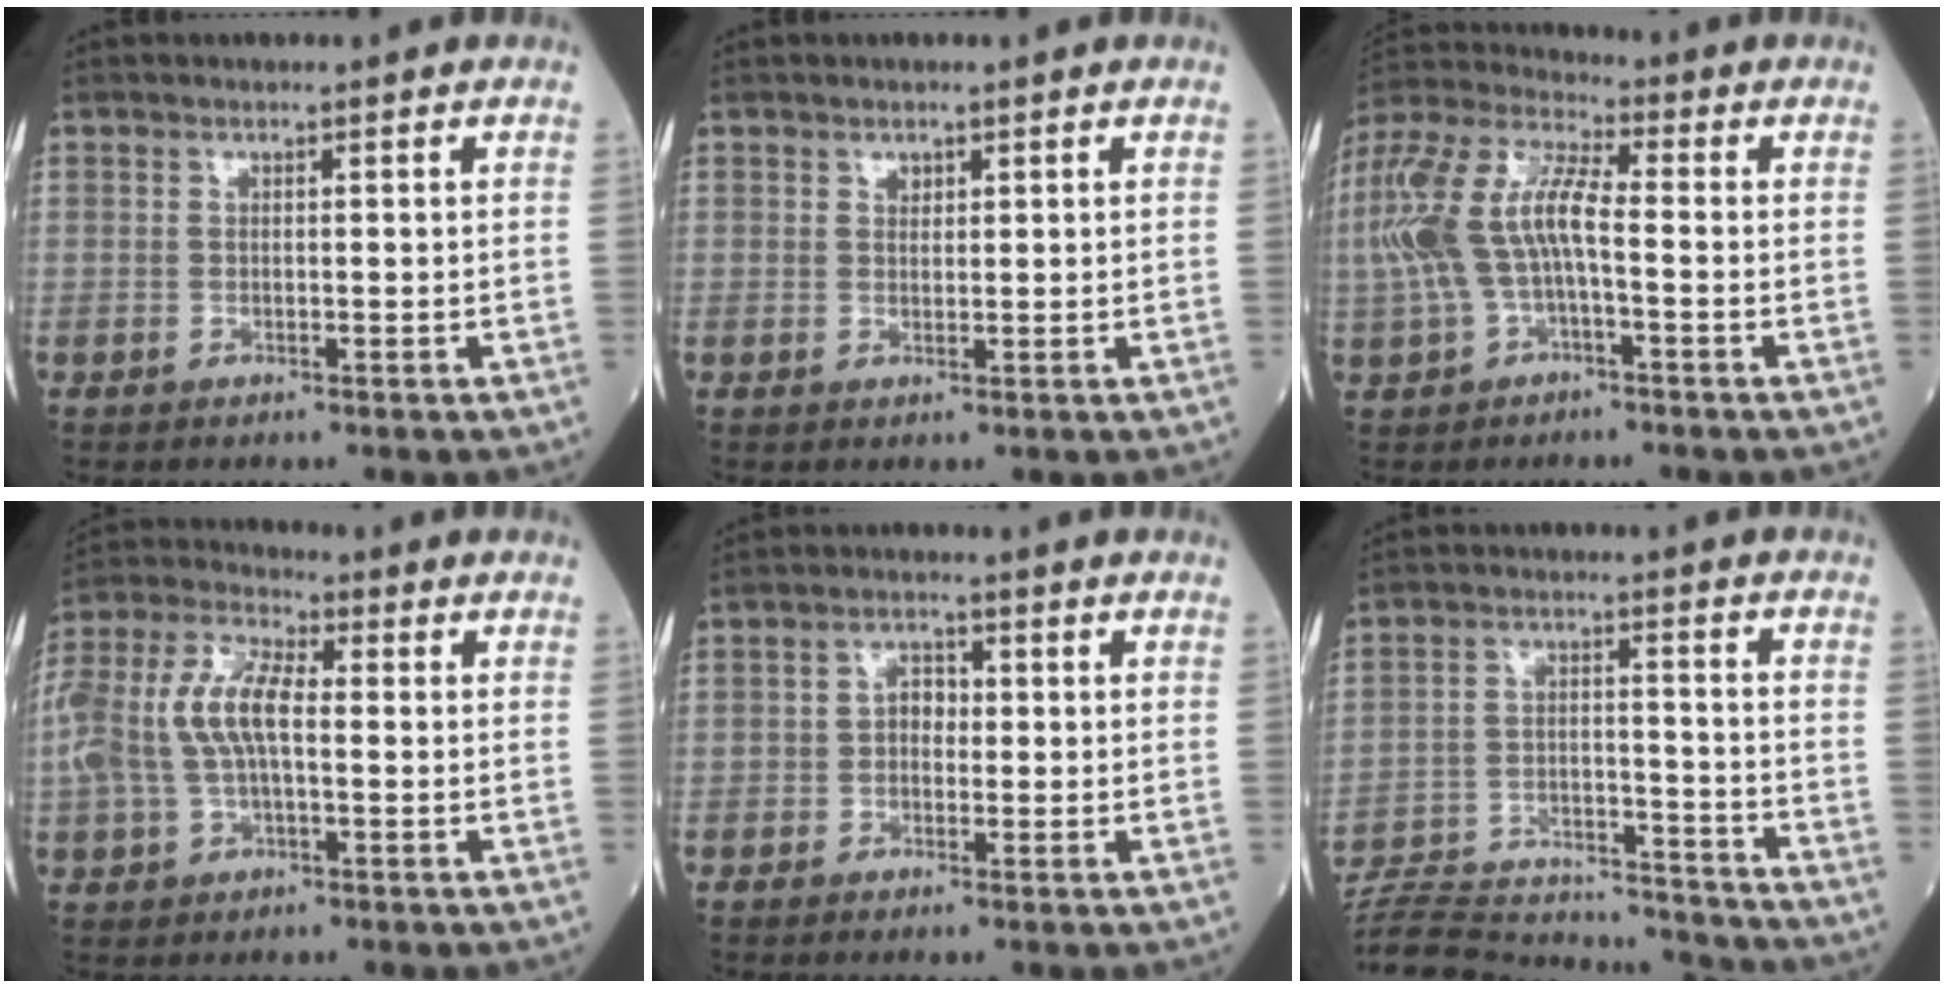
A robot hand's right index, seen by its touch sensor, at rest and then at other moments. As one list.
[{"total": 1.0, "force": [0.7, 0.7, 0.4], "torque": [-0.004, -0.004, 0.010]}, {"total": 12.8, "force": [-0.9, 4.9, 11.8], "torque": [-0.271, 0.026, -0.019]}, {"total": 10.9, "force": [0.1, 4.8, 9.8], "torque": [-0.225, 0.028, 0.000]}, {"total": 2.9, "force": [-0.1, 2.1, 1.9], "torque": [-0.032, 0.014, -0.005]}, {"total": 21.1, "force": [-20.3, 3.0, 4.8], "torque": [-0.117, 0.007, -0.302]}]